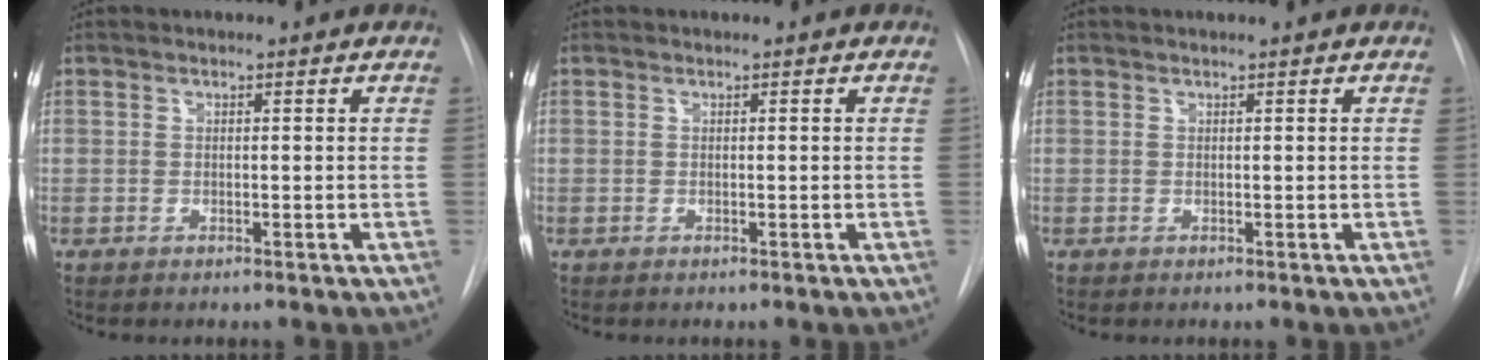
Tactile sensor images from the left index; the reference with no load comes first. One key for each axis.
{"total": 0.0}
{"total": 0.9, "fx": 0.8, "fy": -0.1, "fz": 0.3, "tx": -0.005, "ty": 0.008, "tz": 0.013}